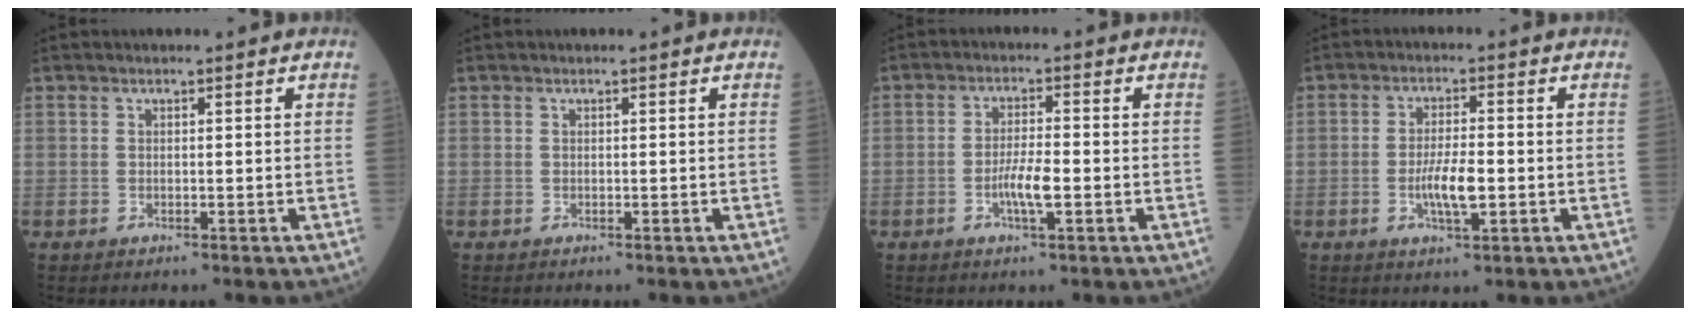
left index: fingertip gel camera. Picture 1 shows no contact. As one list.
[{"total": 0.0}, {"total": 4.3, "force": [-1.8, 0.6, 3.8], "torque": [-0.076, -0.006, -0.036]}, {"total": 5.2, "force": [-1.7, 1.2, 4.8], "torque": [-0.096, -0.008, -0.030]}]